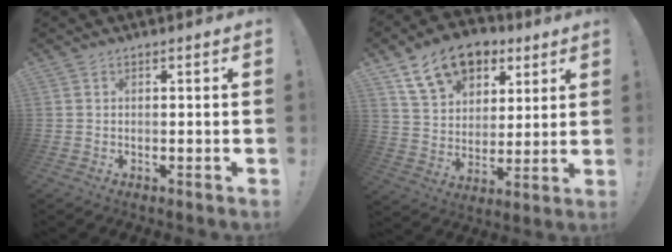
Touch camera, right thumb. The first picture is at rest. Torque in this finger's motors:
{"motor_torque": [0.22, 1.13, 0.46, -0.13, 0.22]}